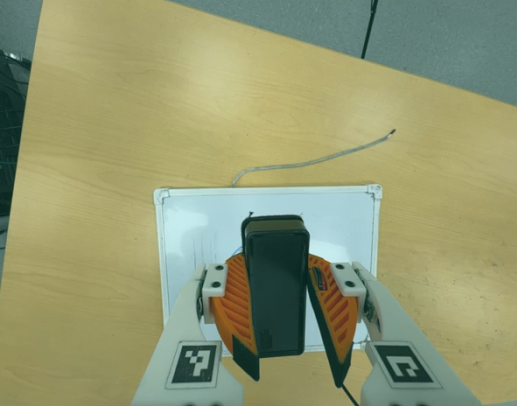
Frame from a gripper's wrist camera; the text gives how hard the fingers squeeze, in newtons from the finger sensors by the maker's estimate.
{"total": 8.6, "left": 8.9, "right": 8.3}